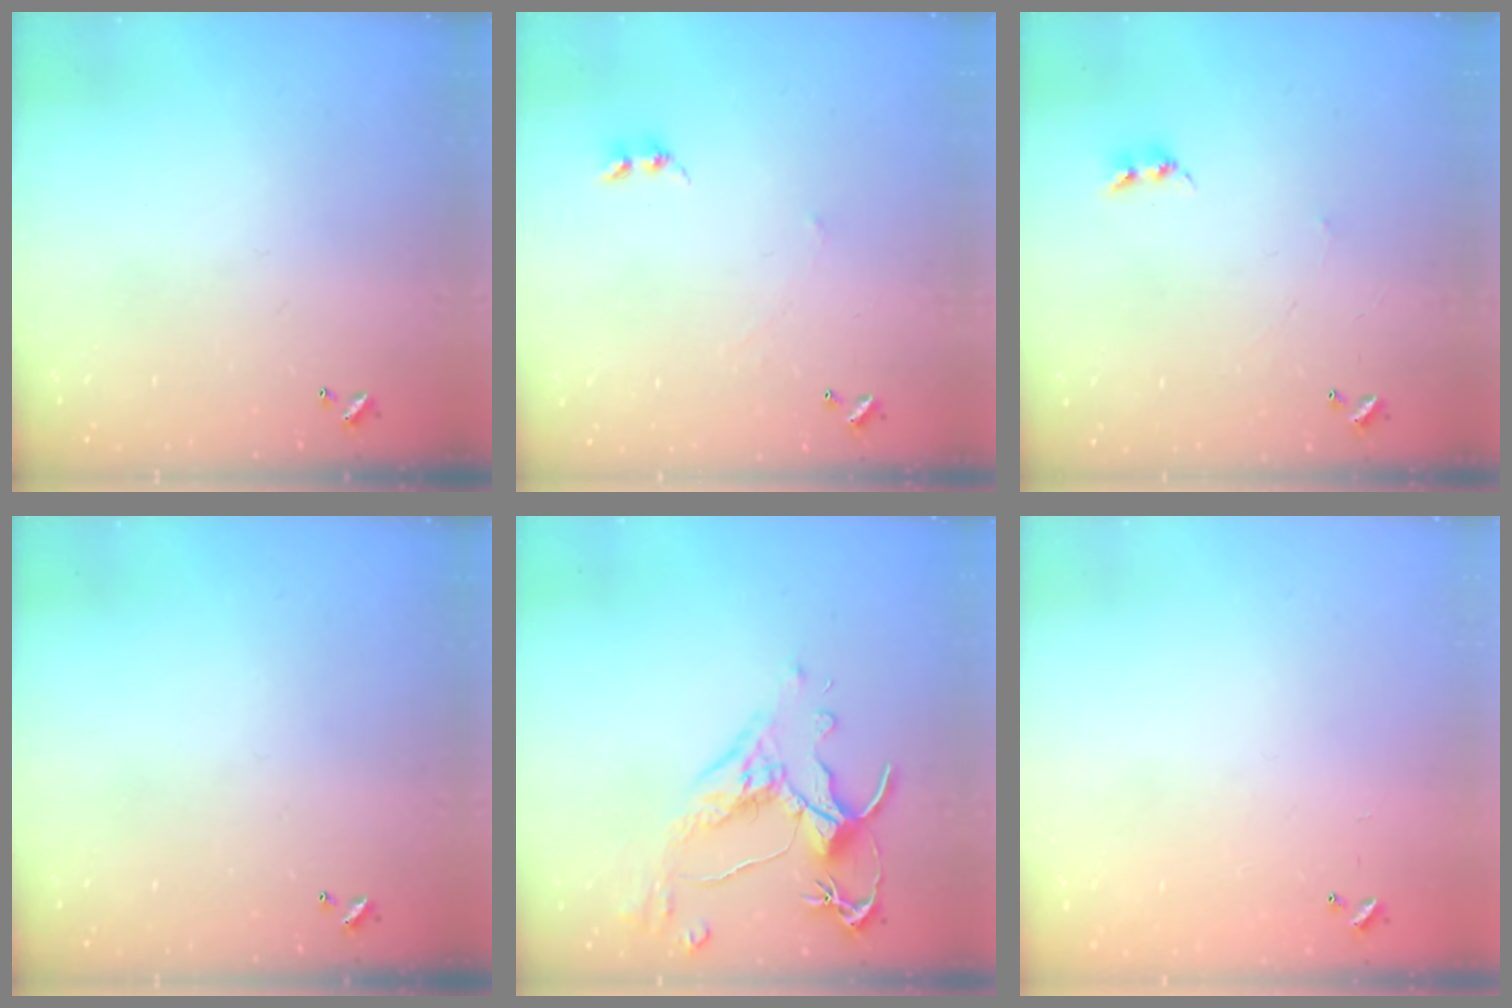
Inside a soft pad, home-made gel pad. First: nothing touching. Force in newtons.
{"total": 2.3, "press": 2.3, "slide": 0.3}
{"total": 2.4, "press": 2.4, "slide": 0.4}
{"total": 0.0}
{"total": 2.5, "press": 2.1, "slide": 1.2}
{"total": 8.5, "press": 8.4, "slide": 0.5}